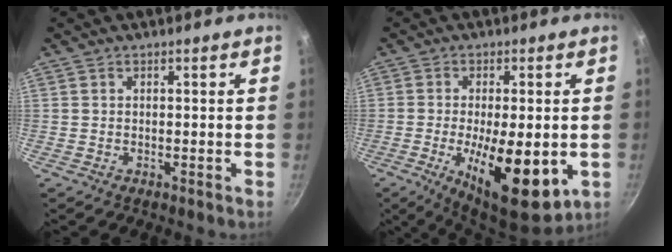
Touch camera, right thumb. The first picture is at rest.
{"total": 15.6, "force": [-3.7, 5.8, 14.0], "torque": [-0.208, -0.003, -0.048]}